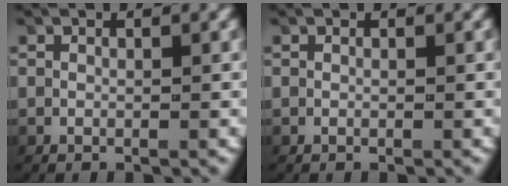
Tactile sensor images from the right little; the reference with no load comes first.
{"total": 0.0}